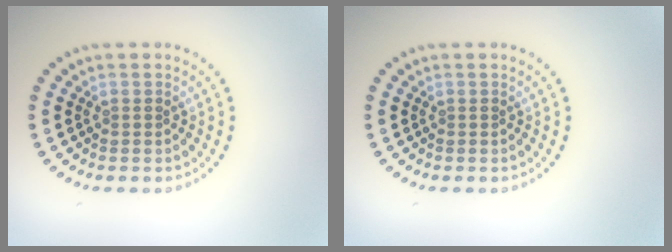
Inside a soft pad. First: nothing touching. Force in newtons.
{"total": 0.0}